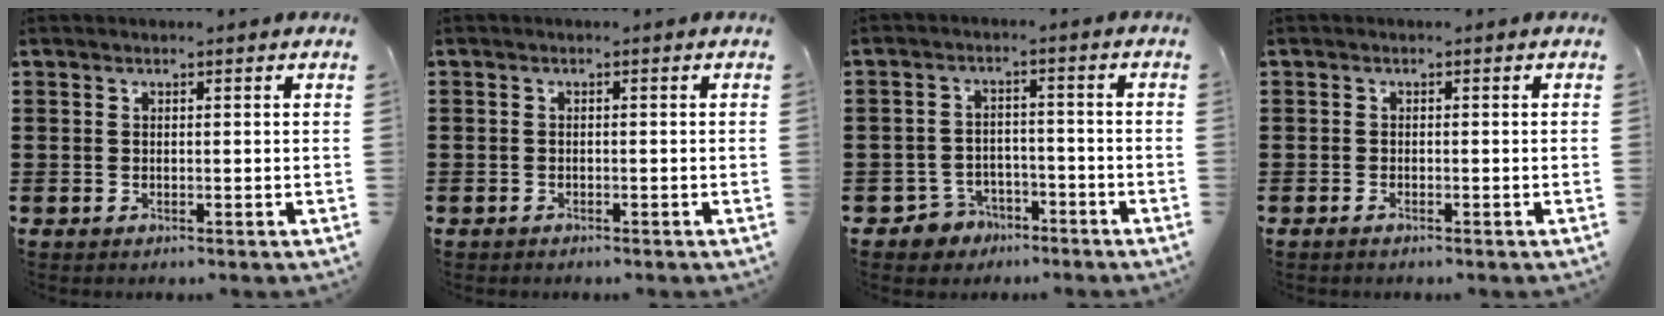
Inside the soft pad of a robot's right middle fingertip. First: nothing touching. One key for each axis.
{"total": 0.8, "fx": -0.8, "fy": 0.3, "fz": 0.1, "tx": -0.001, "ty": 0.001, "tz": -0.017}
{"total": 3.8, "fx": -3.4, "fy": 1.8, "fz": 0.2, "tx": -0.020, "ty": 0.003, "tz": -0.073}
{"total": 0.6, "fx": -0.5, "fy": 0.1, "fz": 0.4, "tx": -0.008, "ty": -0.003, "tz": -0.009}